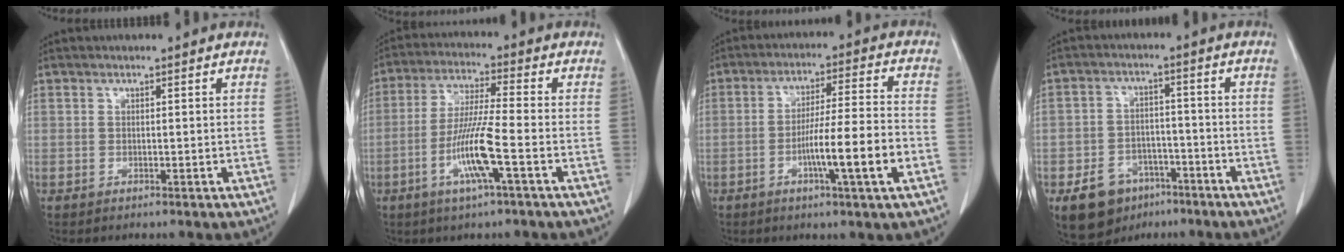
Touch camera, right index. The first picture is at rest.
{"total": 9.7, "force": [-3.5, -0.1, 9.1], "torque": [-0.179, -0.009, -0.071]}
{"total": 11.2, "force": [-3.7, -0.3, 10.6], "torque": [-0.175, -0.001, -0.063]}
{"total": 8.7, "force": [-5.1, 6.3, 3.2], "torque": [-0.054, 0.011, -0.074]}